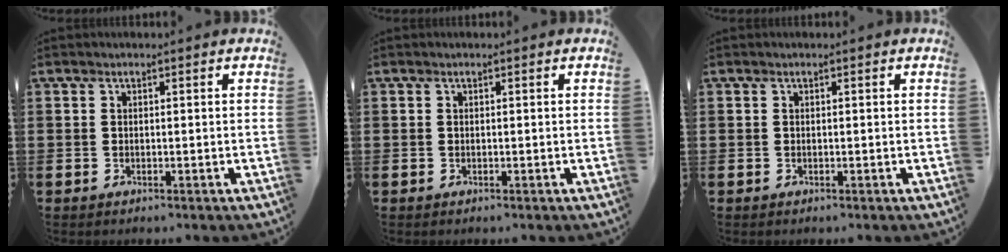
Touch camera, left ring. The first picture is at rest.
{"total": 0.0}
{"total": 0.0}